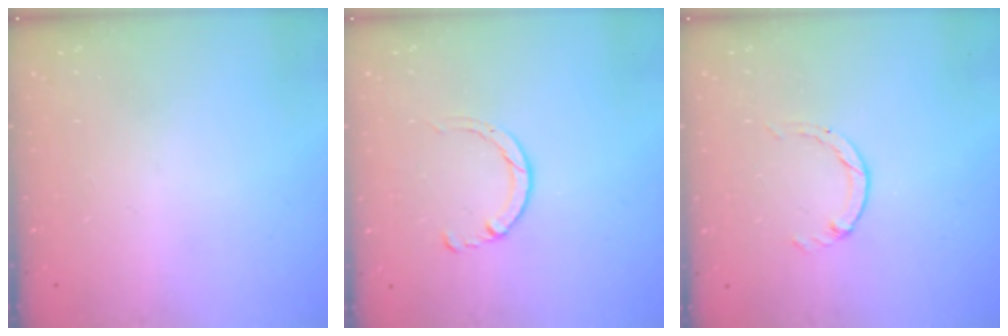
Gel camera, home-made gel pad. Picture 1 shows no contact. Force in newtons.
{"total": 2.9, "press": 2.8, "slide": 0.4}
{"total": 0.0}